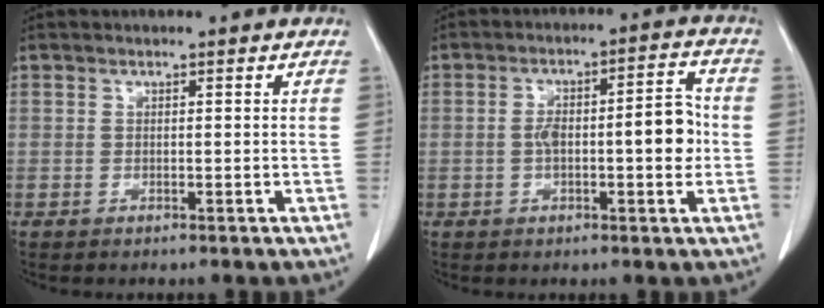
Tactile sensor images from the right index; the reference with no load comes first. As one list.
[{"total": 9.3, "force": [-0.7, 2.5, 8.9], "torque": [-0.141, 0.026, -0.009]}]